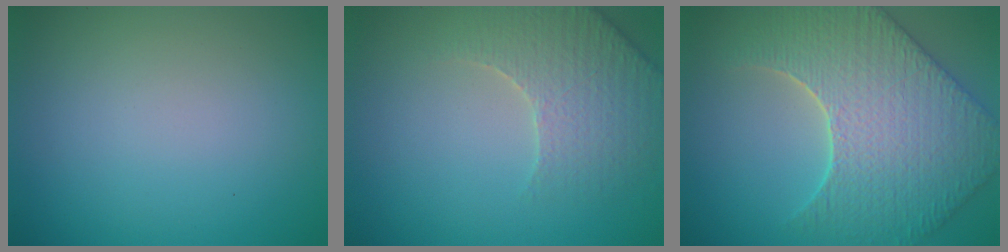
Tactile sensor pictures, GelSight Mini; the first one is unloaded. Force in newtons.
{"total": 4.4, "press": 4.2, "slide": 1.1}
{"total": 7.9, "press": 6.8, "slide": 4.1}